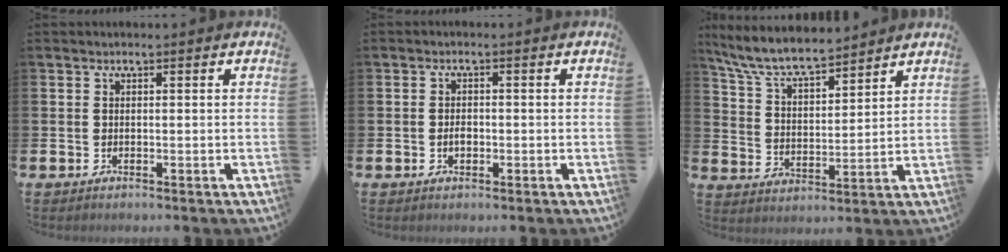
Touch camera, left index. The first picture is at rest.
{"total": 1.6, "force": [-0.4, 1.0, 1.1], "torque": [-0.017, 0.004, -0.009]}
{"total": 7.8, "force": [7.2, 1.3, 2.6], "torque": [-0.078, -0.044, 0.126]}